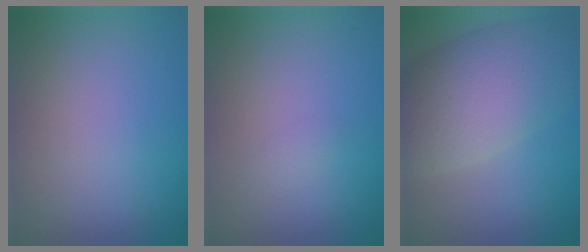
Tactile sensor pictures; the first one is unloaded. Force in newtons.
{"total": 0.5, "press": 0.5, "slide": 0.0}
{"total": 9.3, "press": 9.3, "slide": 0.1}